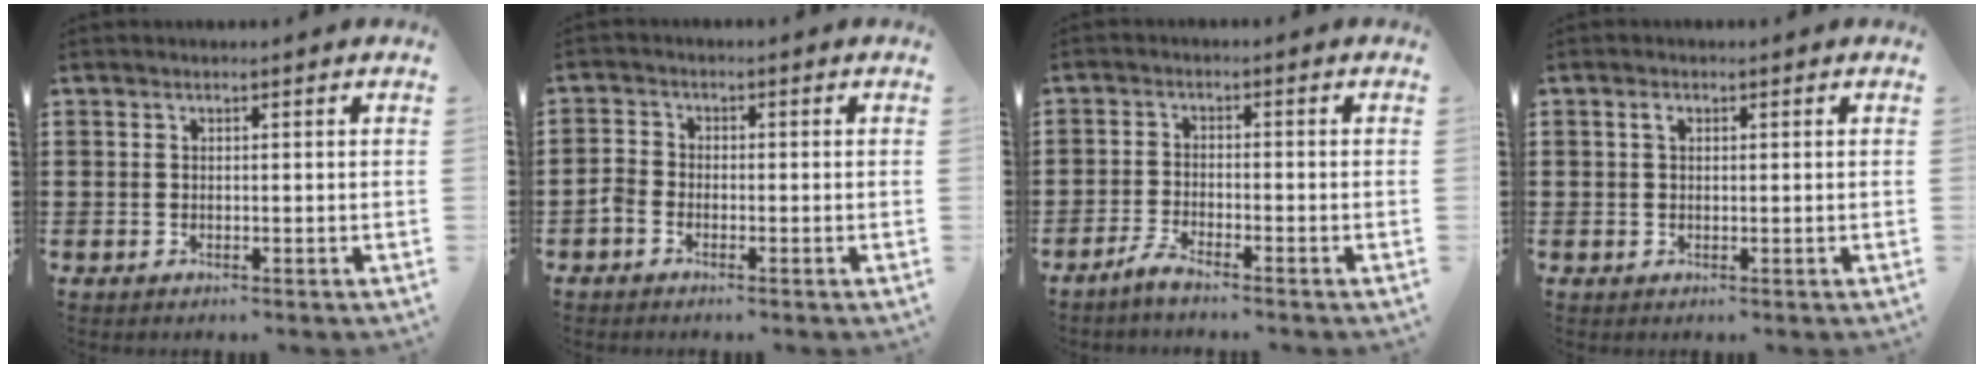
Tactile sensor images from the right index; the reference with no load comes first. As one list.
[{"total": 1.9, "force": [-1.4, 1.0, 0.7], "torque": [-0.024, 0.002, -0.030]}, {"total": 2.5, "force": [-2.3, -0.1, 1.0], "torque": [-0.034, -0.003, -0.049]}, {"total": 1.0, "force": [0.3, 0.7, 0.7], "torque": [-0.016, 0.004, 0.005]}]